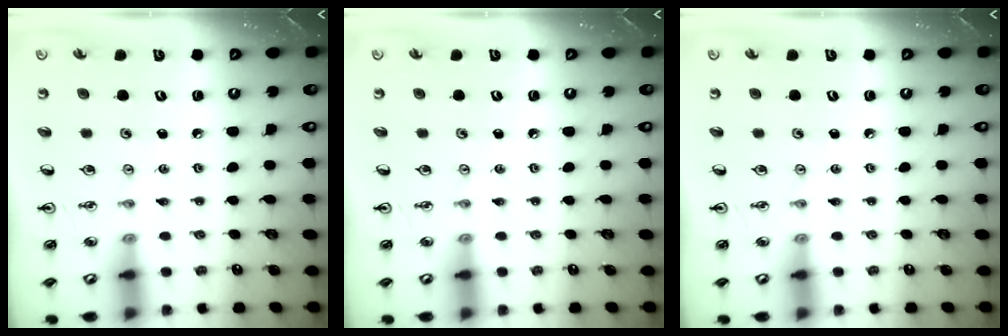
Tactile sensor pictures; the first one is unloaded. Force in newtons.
{"total": 0.0}
{"total": 0.0}